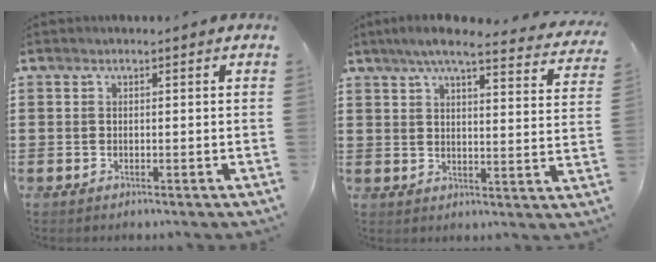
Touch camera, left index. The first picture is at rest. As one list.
[{"total": 6.5, "force": [5.4, 0.2, 3.6], "torque": [-0.086, -0.020, 0.093]}]